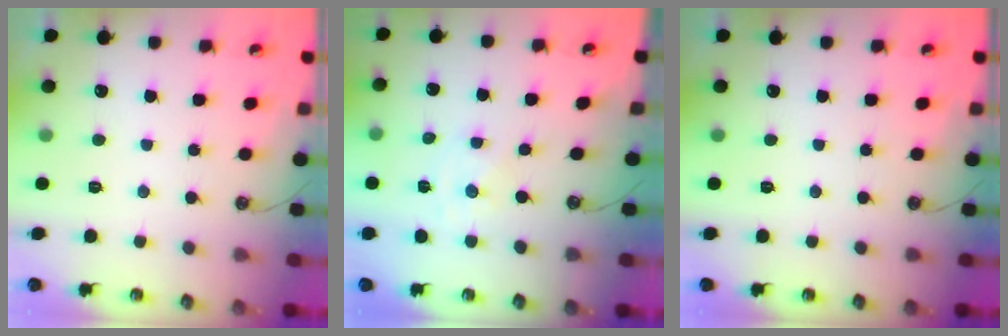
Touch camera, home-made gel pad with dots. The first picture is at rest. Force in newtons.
{"total": 0.0}
{"total": 0.0}